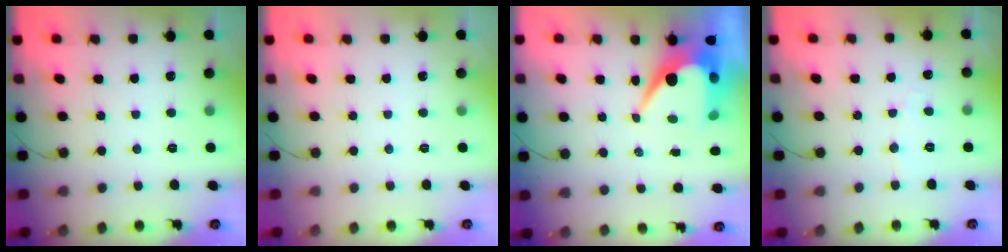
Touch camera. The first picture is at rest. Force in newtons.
{"total": 0.0}
{"total": 10.2, "press": 10.2, "slide": 0.9}
{"total": 2.5, "press": 2.5, "slide": 0.2}